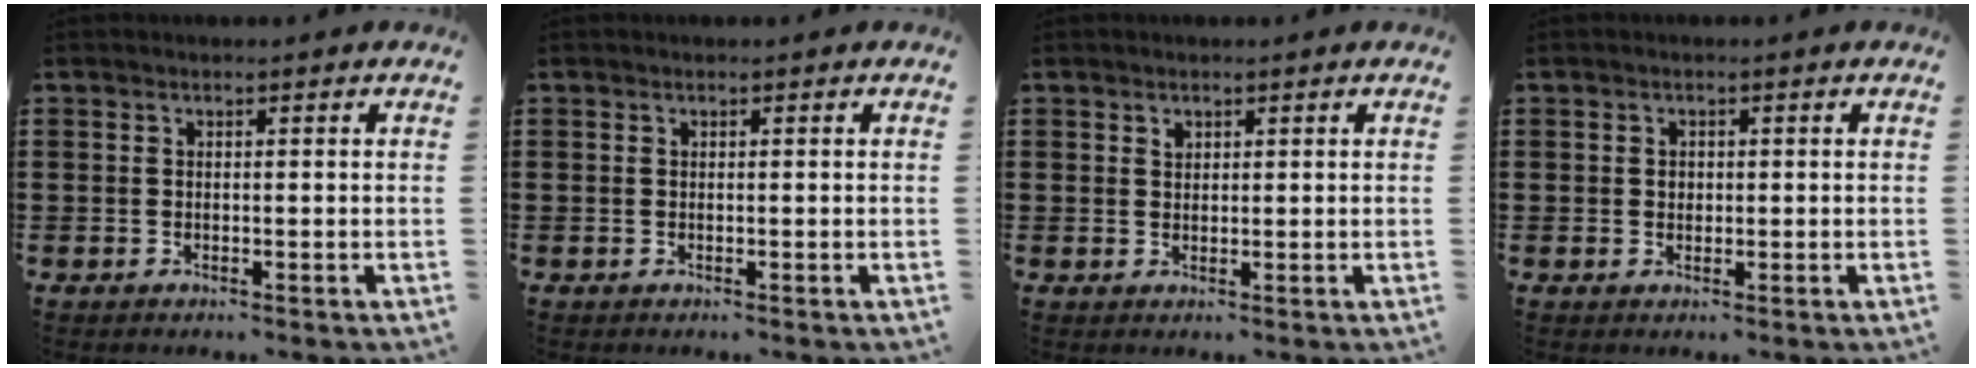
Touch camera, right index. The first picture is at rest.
{"total": 0.0}
{"total": 0.9, "force": [0.7, 0.6, 0.2], "torque": [-0.005, 0.001, 0.013]}
{"total": 1.0, "force": [0.1, 0.9, 0.5], "torque": [-0.011, 0.006, 0.002]}